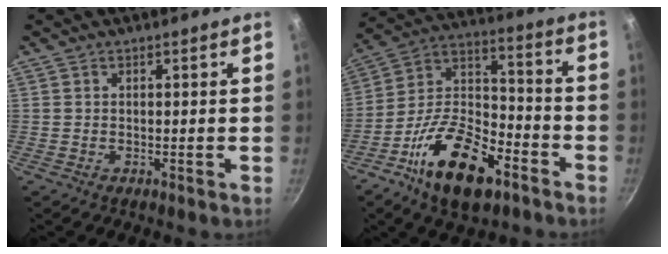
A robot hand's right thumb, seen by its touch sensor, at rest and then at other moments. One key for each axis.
{"total": 19.9, "fx": -10.4, "fy": 9.7, "fz": 13.9, "tx": -0.222, "ty": 0.061, "tz": -0.197}